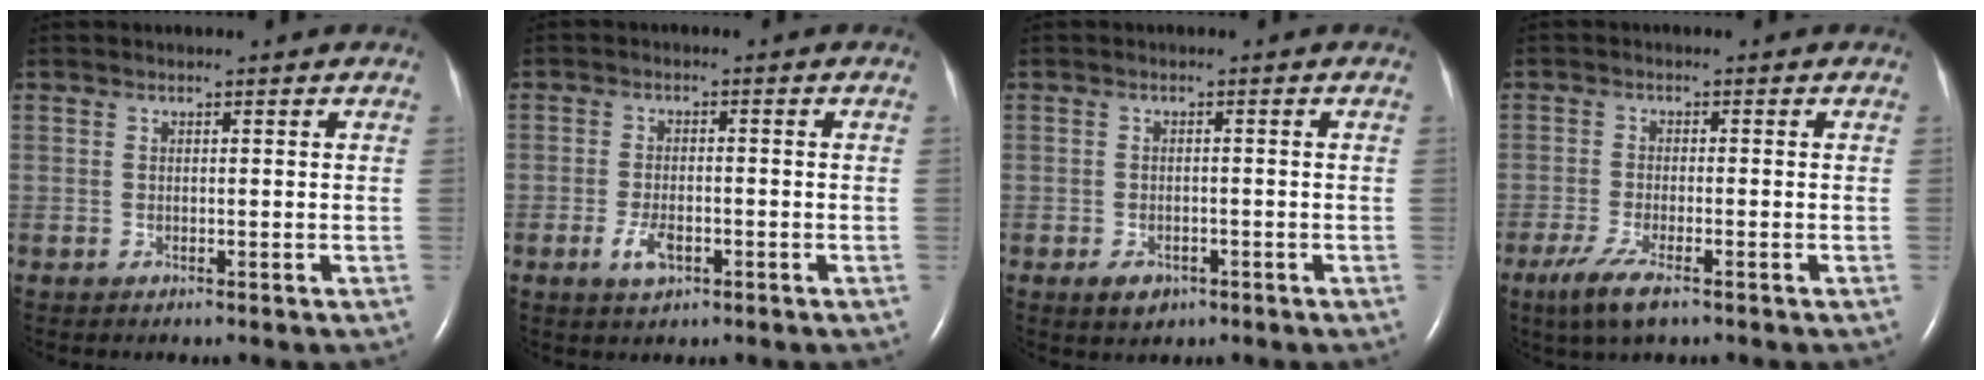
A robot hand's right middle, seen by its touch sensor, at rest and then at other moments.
{"total": 3.6, "force": [-1.7, 1.6, 2.7], "torque": [-0.060, -0.001, -0.028]}
{"total": 2.8, "force": [-1.6, 1.8, 1.4], "torque": [-0.026, -0.001, -0.014]}
{"total": 5.4, "force": [-3.4, 0.9, 4.1], "torque": [-0.092, -0.016, -0.060]}